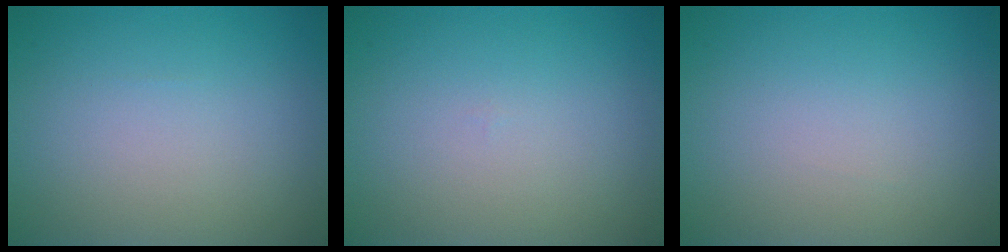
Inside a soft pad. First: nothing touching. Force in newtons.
{"total": 0.0}
{"total": 0.0}